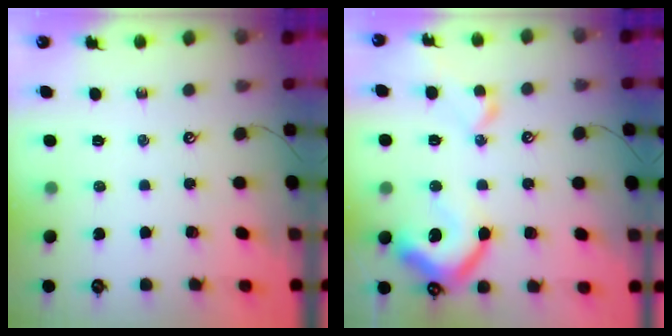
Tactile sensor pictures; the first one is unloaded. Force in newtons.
{"total": 13.6, "press": 13.5, "slide": 1.7}